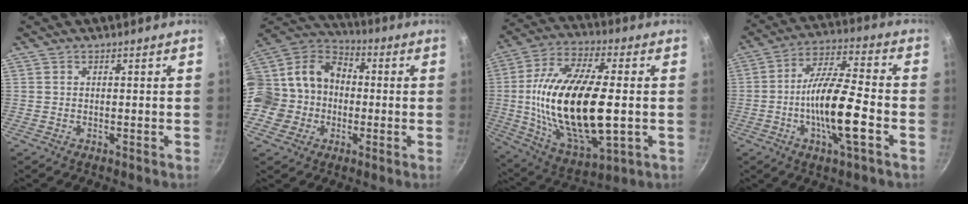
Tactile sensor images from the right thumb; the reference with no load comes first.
{"total": 17.9, "force": [-1.9, 15.9, 8.1], "torque": [-0.136, 0.051, -0.040]}
{"total": 26.2, "force": [-1.1, 11.6, 23.5], "torque": [-0.450, 0.008, -0.015]}
{"total": 14.6, "force": [-4.1, 3.7, 13.6], "torque": [-0.236, 0.032, -0.083]}